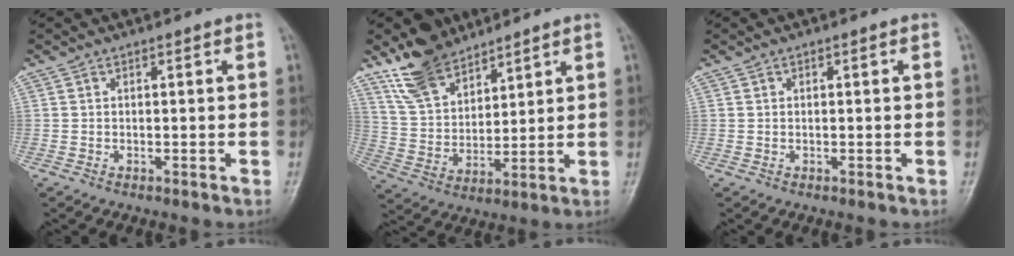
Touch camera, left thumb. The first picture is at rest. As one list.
[{"total": 11.4, "force": [9.0, 5.3, 4.7], "torque": [-0.074, -0.043, 0.186]}, {"total": 0.0}]